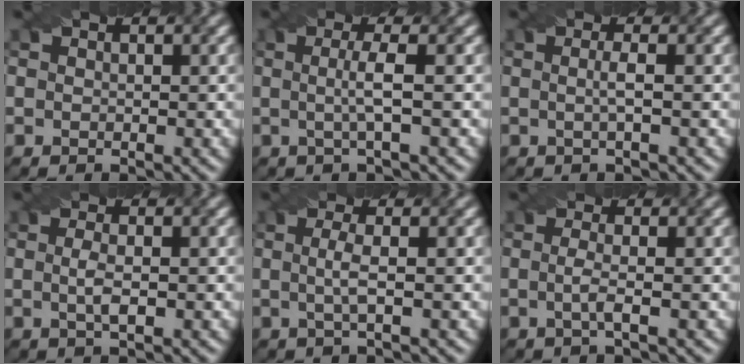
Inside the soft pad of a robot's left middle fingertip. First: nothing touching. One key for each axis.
{"total": 2.7, "fx": -0.1, "fy": 0.4, "fz": 2.7, "tx": -0.052, "ty": -0.001, "tz": -0.006}
{"total": 1.6, "fx": -0.2, "fy": 0.3, "fz": 1.6, "tx": -0.032, "ty": 0.001, "tz": -0.006}
{"total": 1.9, "fx": -0.2, "fy": 0.4, "fz": 1.8, "tx": -0.038, "ty": 0.001, "tz": -0.003}
{"total": 2.1, "fx": -0.1, "fy": 0.5, "fz": 2.0, "tx": -0.042, "ty": 0.001, "tz": -0.005}
{"total": 2.0, "fx": -0.4, "fy": 0.5, "fz": 1.9, "tx": -0.036, "ty": -0.003, "tz": -0.010}